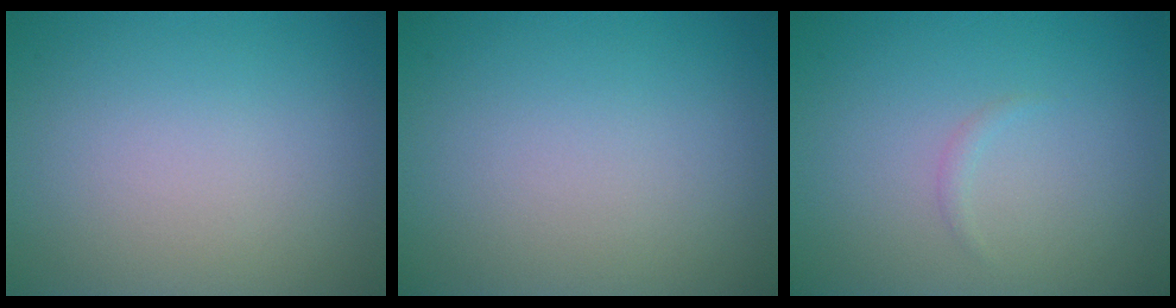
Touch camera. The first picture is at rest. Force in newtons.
{"total": 0.0}
{"total": 0.6, "press": 0.6, "slide": 0.1}